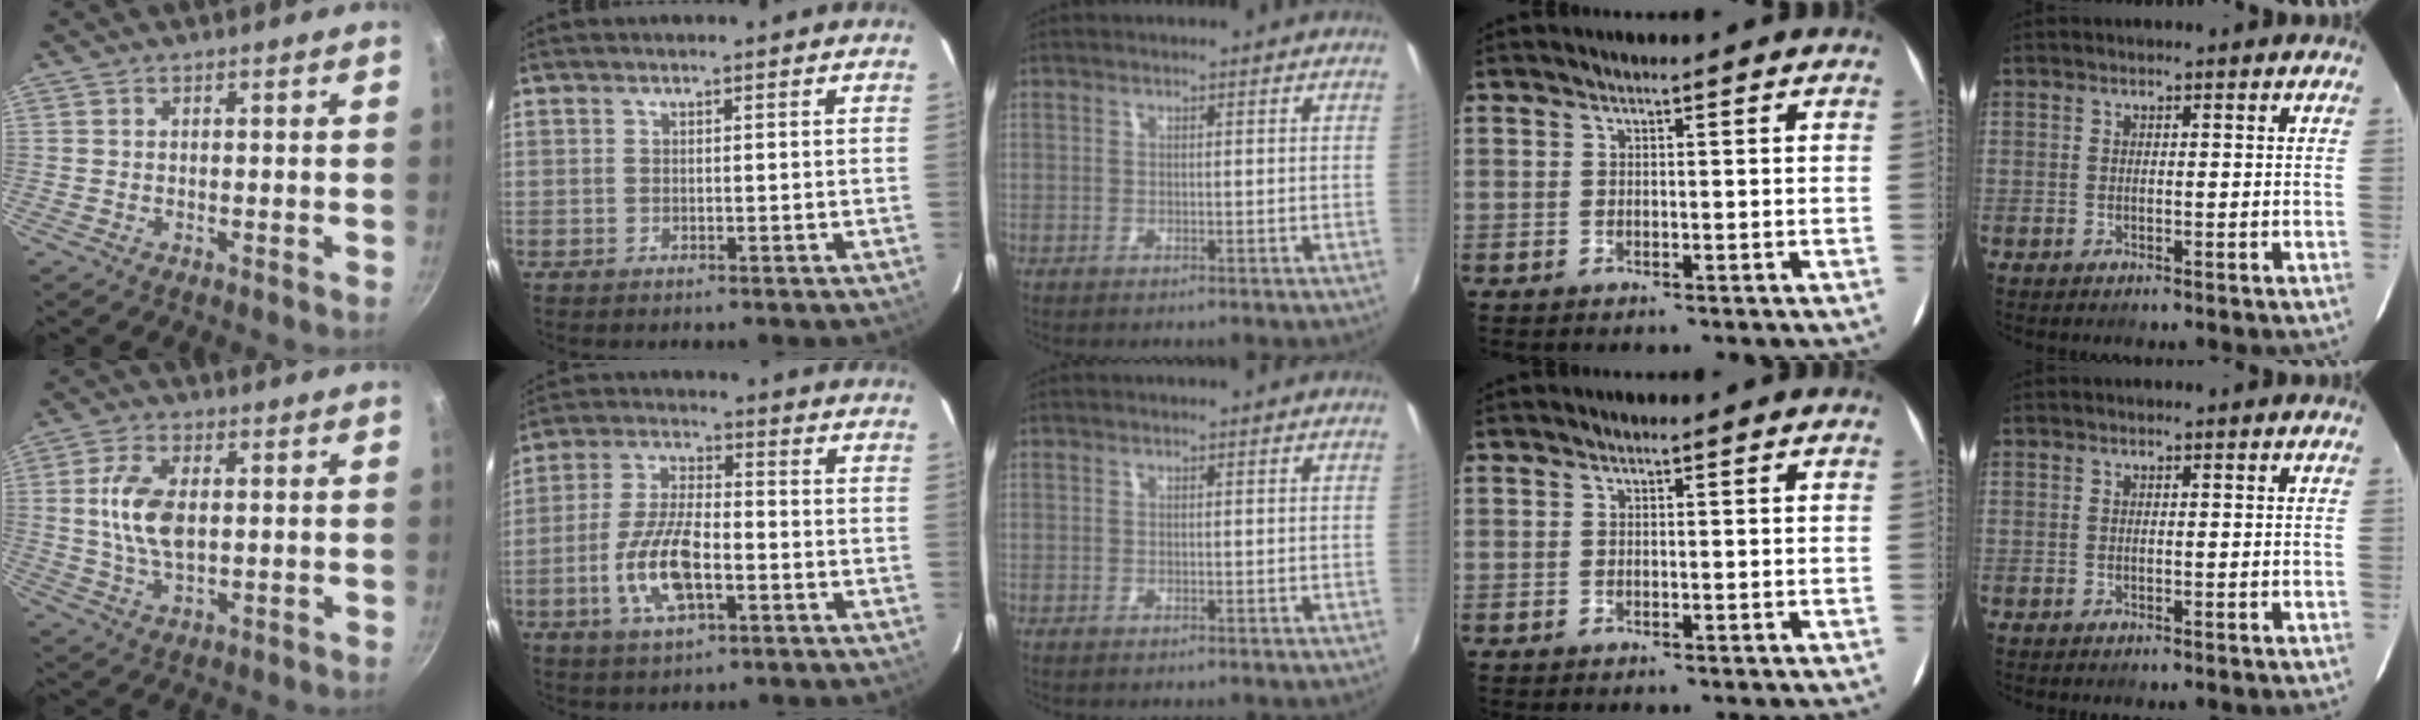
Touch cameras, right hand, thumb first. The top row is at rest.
{"thumb": {"total": 9.9, "force": [1.0, 5.5, 8.2], "torque": [-0.153, 0.002, 0.017]}, "index": {"total": 11.8, "force": [-4.0, 4.4, 10.2], "torque": [-0.212, -0.002, -0.074]}}